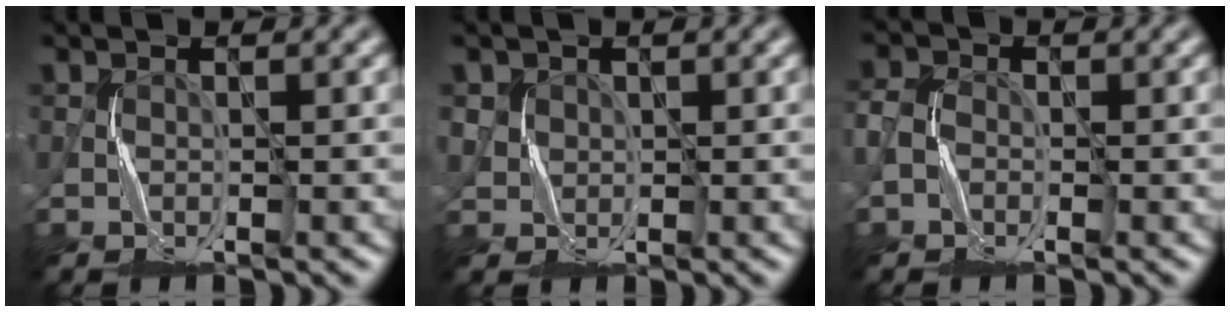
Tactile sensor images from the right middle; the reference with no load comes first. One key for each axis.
{"total": 1.5, "fx": 0.7, "fy": 1.3, "fz": 0.0, "tx": -0.018, "ty": -0.010, "tz": 0.024}
{"total": 2.2, "fx": -0.9, "fy": 1.7, "fz": 1.1, "tx": -0.026, "ty": 0.000, "tz": -0.017}